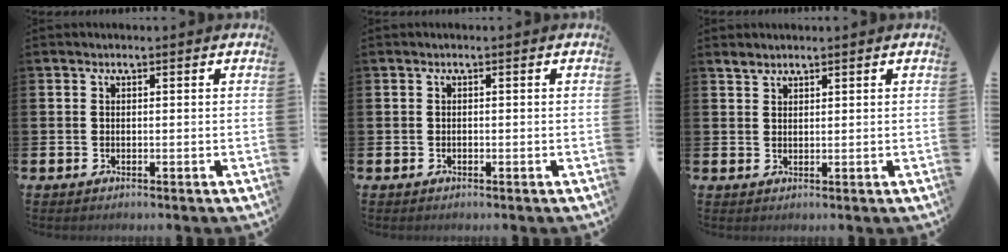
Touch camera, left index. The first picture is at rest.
{"total": 0.0}
{"total": 1.6, "force": [1.5, 0.5, 0.0], "torque": [0.007, -0.001, 0.027]}